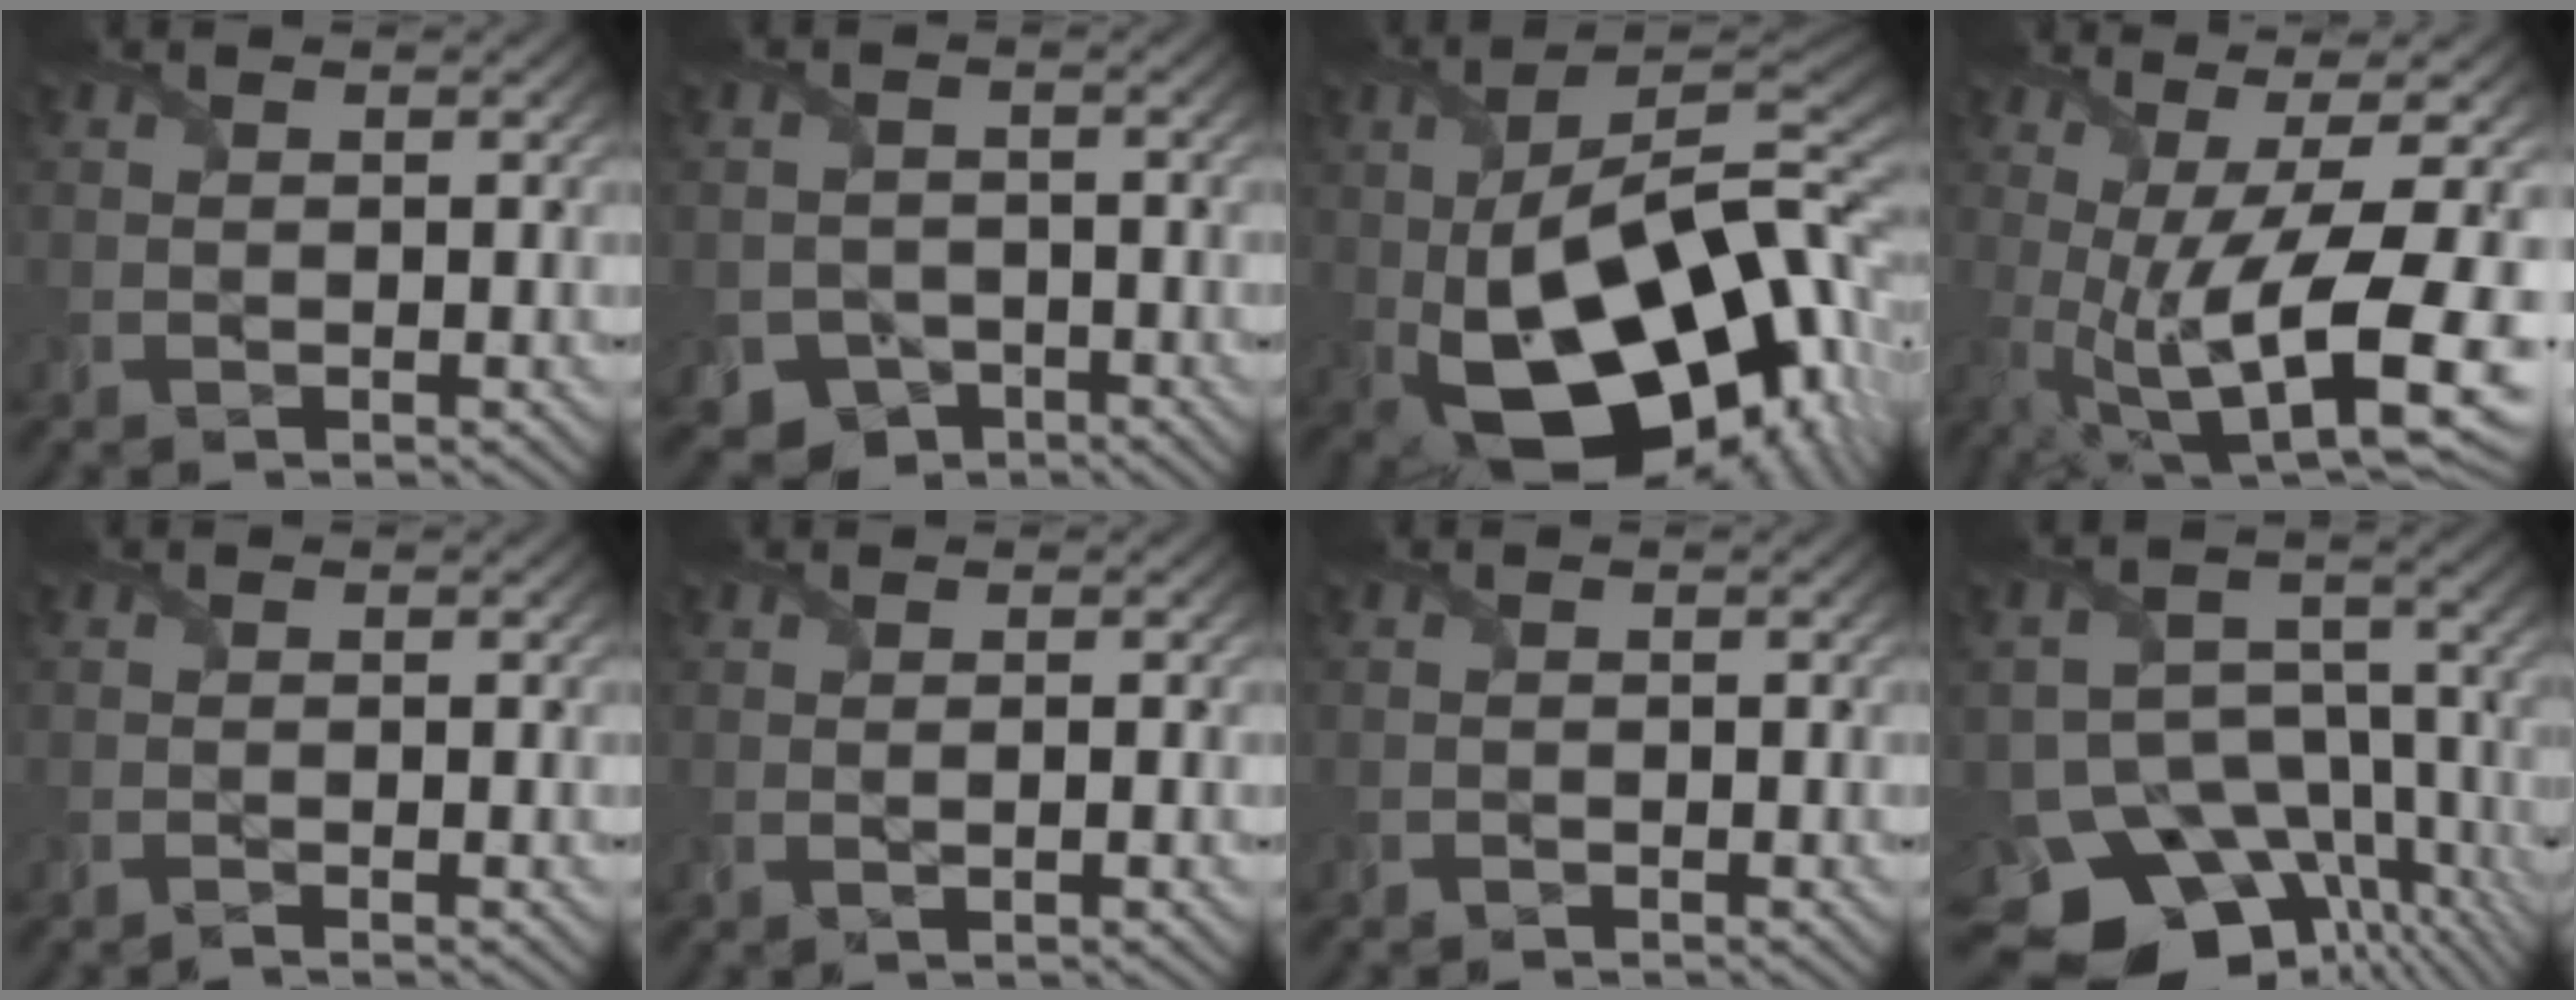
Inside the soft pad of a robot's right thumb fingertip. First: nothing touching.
{"total": 4.5, "force": [-3.0, 3.3, 0.9], "torque": [-0.011, -0.009, -0.046]}
{"total": 22.1, "force": [-3.1, 11.8, 18.5], "torque": [-0.300, -0.030, -0.038]}
{"total": 15.0, "force": [-1.3, 3.6, 14.5], "torque": [-0.254, -0.005, 0.004]}
{"total": 0.5, "force": [-0.5, -0.1, 0.1], "torque": [0.000, -0.001, -0.011]}
{"total": 1.0, "force": [0.0, 0.1, 1.0], "torque": [-0.019, -0.002, 0.000]}
{"total": 0.7, "force": [-0.6, 0.2, -0.3], "torque": [0.009, -0.002, -0.011]}
{"total": 16.2, "force": [-10.7, 10.1, 6.7], "torque": [-0.130, -0.042, -0.134]}